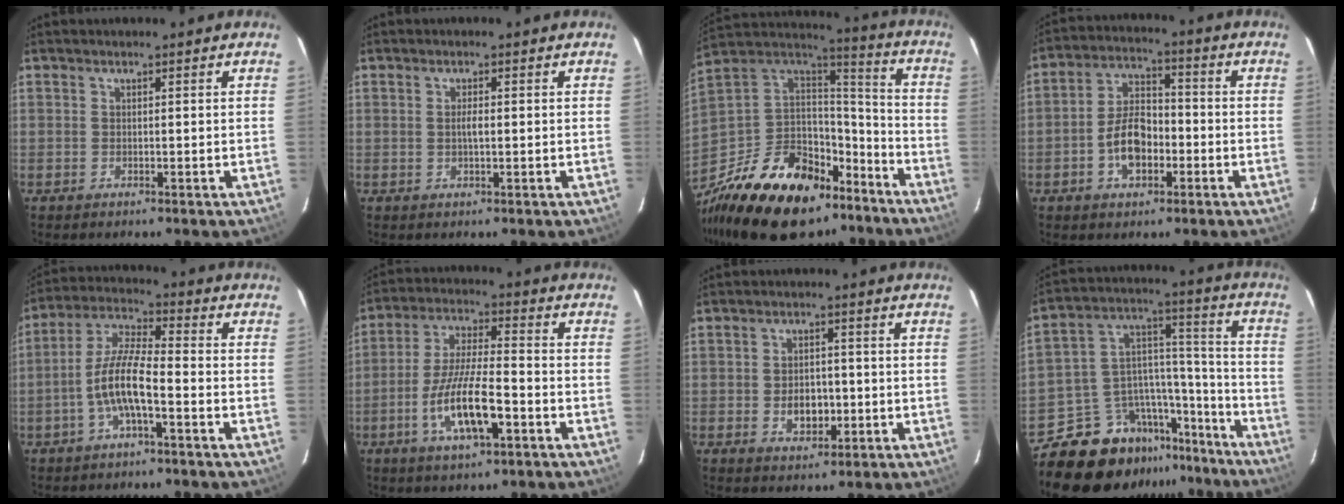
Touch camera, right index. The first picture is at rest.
{"total": 1.5, "force": [0.0, 0.5, 1.4], "torque": [-0.026, 0.001, -0.001]}
{"total": 29.4, "force": [-18.7, 15.8, 16.2], "torque": [-0.337, 0.016, -0.286]}
{"total": 8.8, "force": [-3.1, 5.1, 6.5], "torque": [-0.126, 0.021, -0.051]}
{"total": 9.0, "force": [-3.5, 1.9, 8.0], "torque": [-0.174, 0.008, -0.067]}
{"total": 12.3, "force": [-5.0, 3.1, 10.9], "torque": [-0.218, -0.009, -0.089]}
{"total": 5.3, "force": [-1.2, 3.7, 3.6], "torque": [-0.064, 0.001, -0.013]}
{"total": 19.9, "force": [-16.0, 9.8, 6.5], "torque": [-0.131, 0.064, -0.237]}